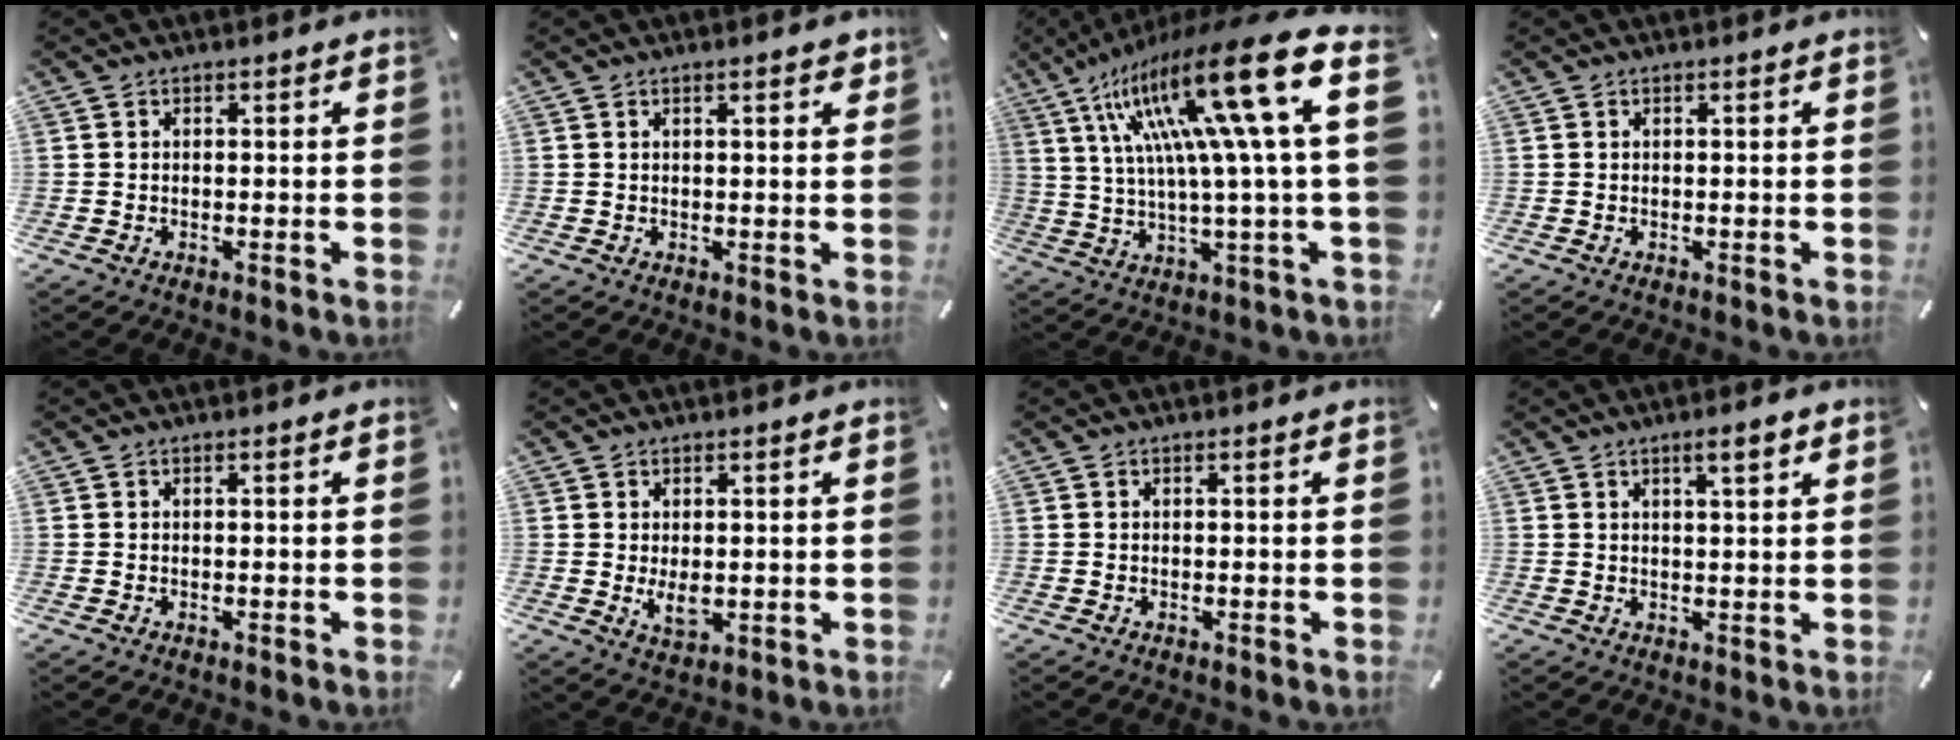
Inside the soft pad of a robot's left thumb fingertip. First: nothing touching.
{"total": 2.3, "force": [1.1, 0.5, 1.9], "torque": [-0.032, 0.001, 0.016]}
{"total": 26.7, "force": [9.4, 3.8, 24.7], "torque": [-0.451, -0.073, 0.134]}
{"total": 0.0}
{"total": 0.0}
{"total": 4.0, "force": [0.0, 2.0, 3.5], "torque": [-0.078, -0.010, -0.004]}
{"total": 0.0}
{"total": 4.2, "force": [2.4, 0.9, 3.3], "torque": [-0.046, -0.008, 0.036]}